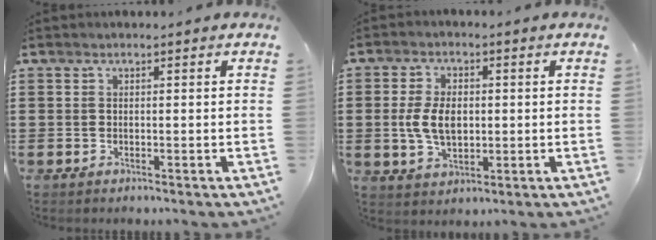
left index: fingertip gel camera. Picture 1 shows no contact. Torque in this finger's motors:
{"motor_torque": [1.43, 0.15, 0.75, 0.10]}